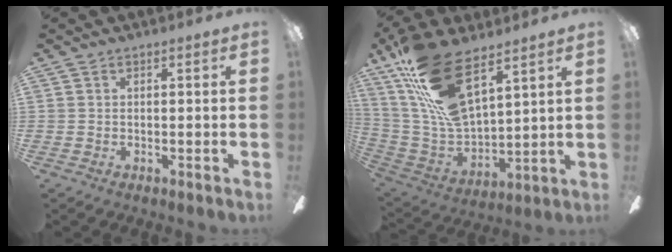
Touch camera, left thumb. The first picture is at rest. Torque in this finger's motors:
{"motor_torque": [0.55, 0.65, 1.75, -1.02, 0.64]}